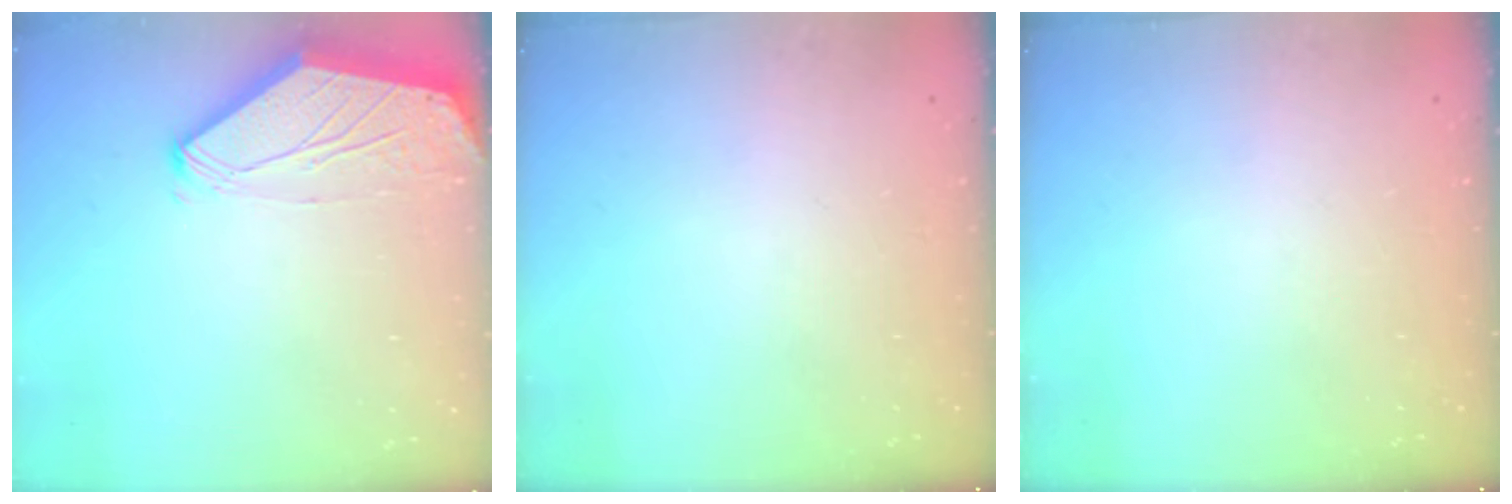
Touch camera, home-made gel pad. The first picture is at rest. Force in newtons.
{"total": 0.0}
{"total": 0.0}